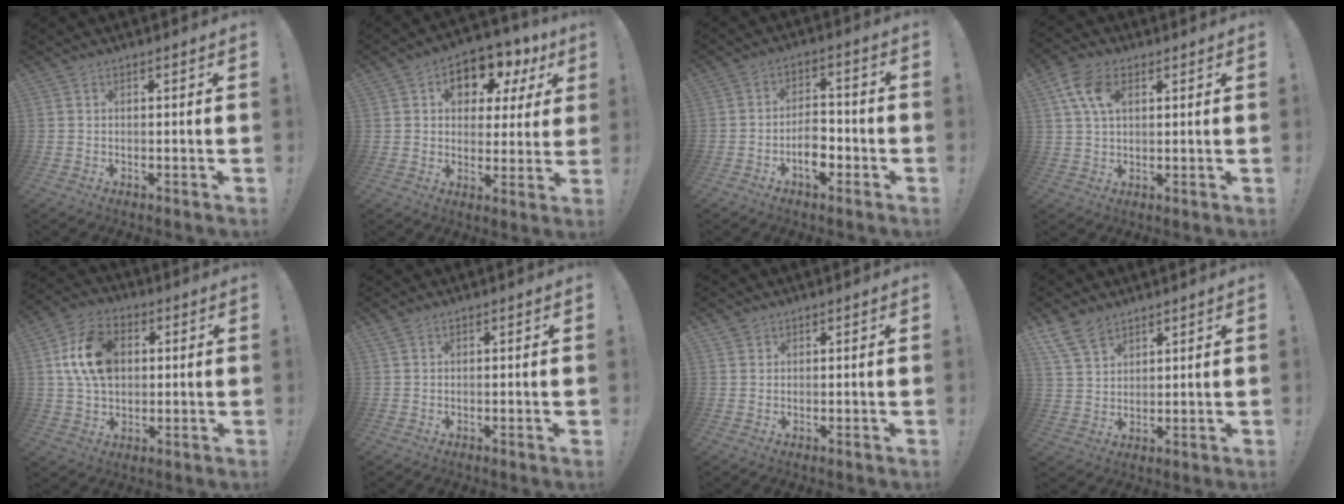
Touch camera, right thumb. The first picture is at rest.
{"total": 10.6, "force": [5.3, 6.9, 6.0], "torque": [-0.073, -0.031, 0.093]}
{"total": 7.6, "force": [-3.2, 4.5, 5.2], "torque": [-0.079, 0.007, -0.058]}
{"total": 9.8, "force": [3.7, 6.0, 6.9], "torque": [-0.141, 0.003, 0.070]}
{"total": 15.6, "force": [3.3, 11.1, 10.3], "torque": [-0.167, 0.007, 0.067]}
{"total": 1.1, "force": [0.6, 0.1, 0.9], "torque": [-0.019, 0.002, 0.011]}
{"total": 1.3, "force": [1.1, 0.7, 0.0], "torque": [0.007, -0.008, 0.020]}
{"total": 8.3, "force": [6.3, 4.4, 3.2], "torque": [-0.067, -0.030, 0.126]}